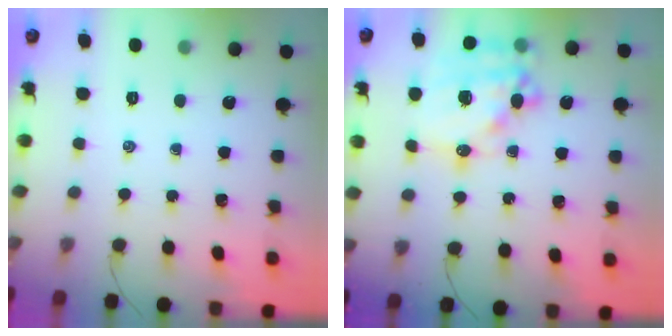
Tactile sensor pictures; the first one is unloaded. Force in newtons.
{"total": 19.5, "press": 19.1, "slide": 3.9}